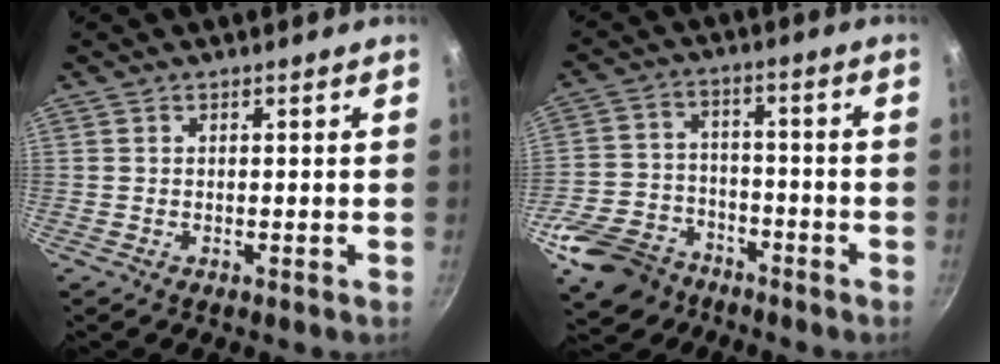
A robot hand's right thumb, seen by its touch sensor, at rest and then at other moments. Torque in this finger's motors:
{"motor_torque": [1.33, 0.33, 0.64, -0.53, 0.01]}